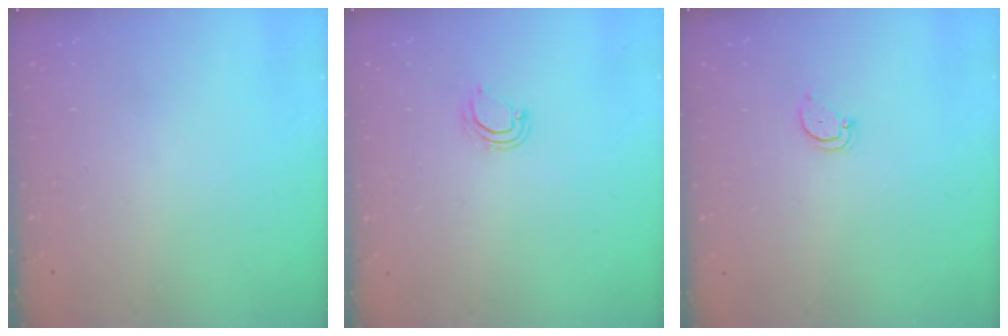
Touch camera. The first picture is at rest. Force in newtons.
{"total": 4.8, "press": 4.8, "slide": 0.4}
{"total": 2.6, "press": 2.6, "slide": 0.0}